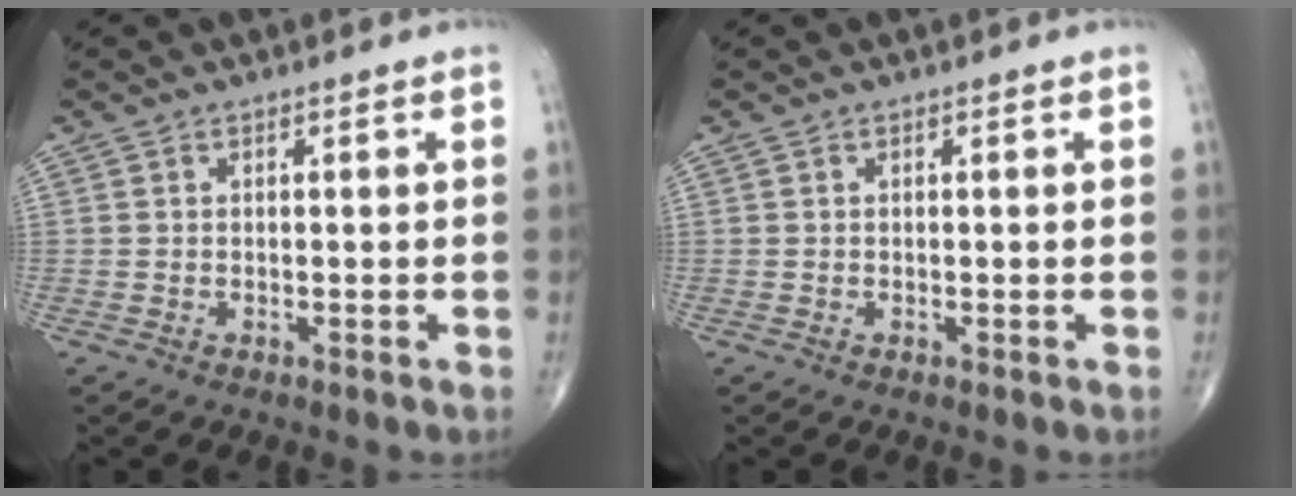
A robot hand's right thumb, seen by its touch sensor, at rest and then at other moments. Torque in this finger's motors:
{"motor_torque": [0.00, 0.00, 0.07, 0.07, 0.00]}